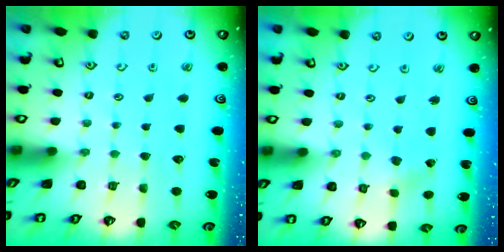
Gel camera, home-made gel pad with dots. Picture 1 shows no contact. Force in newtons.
{"total": 0.0}